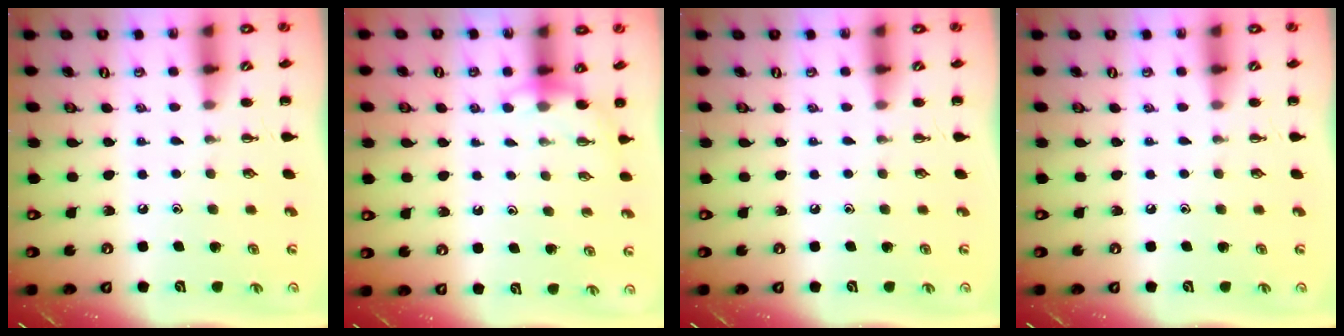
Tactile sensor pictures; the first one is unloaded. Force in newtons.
{"total": 3.2, "press": 3.1, "slide": 0.8}
{"total": 0.0}
{"total": 0.0}